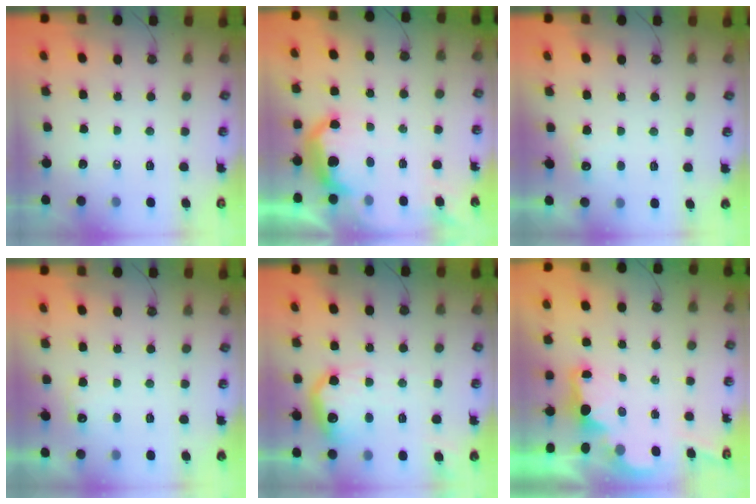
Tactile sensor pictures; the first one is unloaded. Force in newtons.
{"total": 10.7, "press": 10.7, "slide": 0.5}
{"total": 4.7, "press": 4.5, "slide": 1.3}
{"total": 4.7, "press": 4.5, "slide": 1.3}
{"total": 16.2, "press": 16.2, "slide": 0.8}
{"total": 2.1, "press": 1.9, "slide": 0.8}